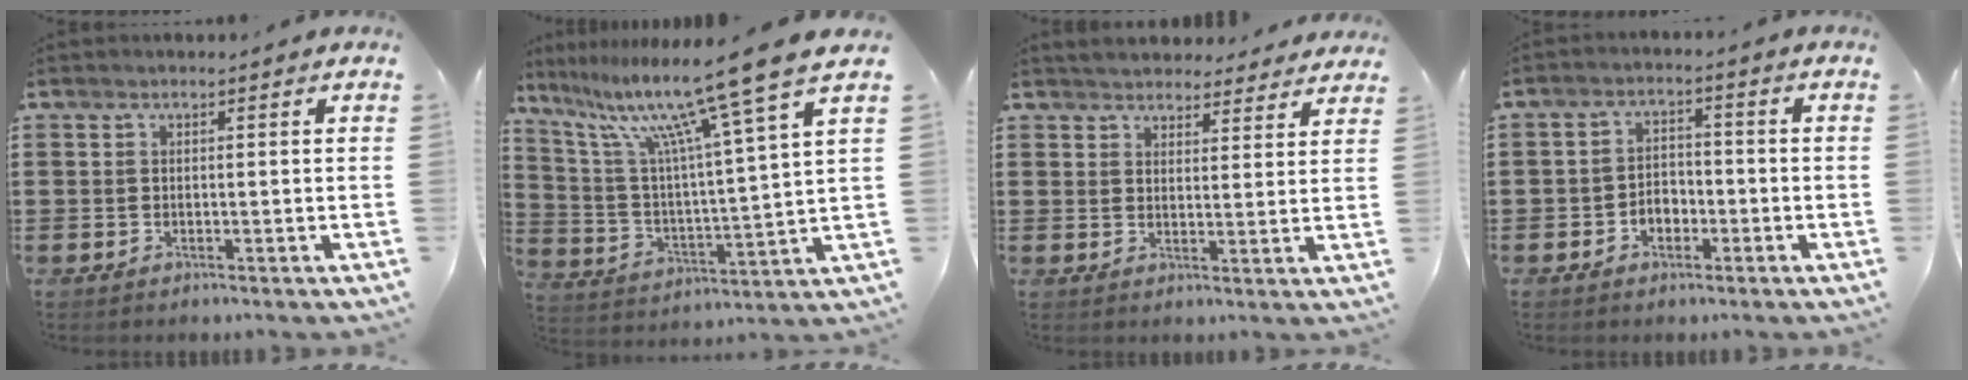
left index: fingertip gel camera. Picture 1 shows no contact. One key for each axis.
{"total": 13.7, "fx": 10.4, "fy": -0.3, "fz": 8.8, "tx": -0.194, "ty": -0.069, "tz": 0.161}
{"total": 3.5, "fx": 3.4, "fy": 0.5, "fz": 0.1, "tx": -0.014, "ty": -0.013, "tz": 0.062}
{"total": 2.9, "fx": -1.7, "fy": 1.9, "fz": 1.4, "tx": -0.029, "ty": 0.007, "tz": -0.037}